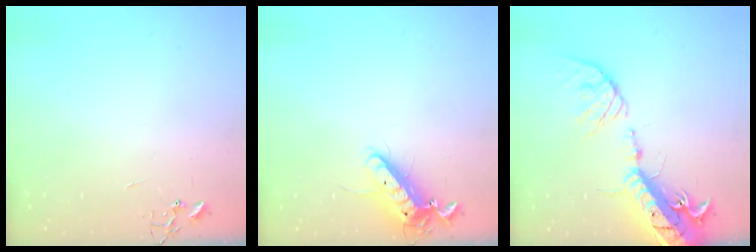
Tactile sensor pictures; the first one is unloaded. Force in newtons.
{"total": 11.9, "press": 11.7, "slide": 2.2}
{"total": 21.1, "press": 20.7, "slide": 4.1}